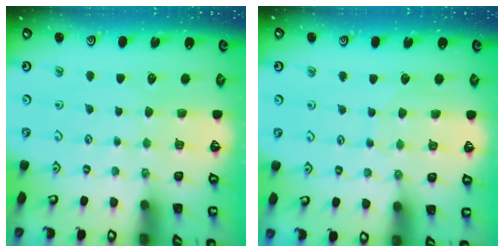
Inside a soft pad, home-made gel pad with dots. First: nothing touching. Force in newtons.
{"total": 4.3, "press": 4.3, "slide": 0.3}